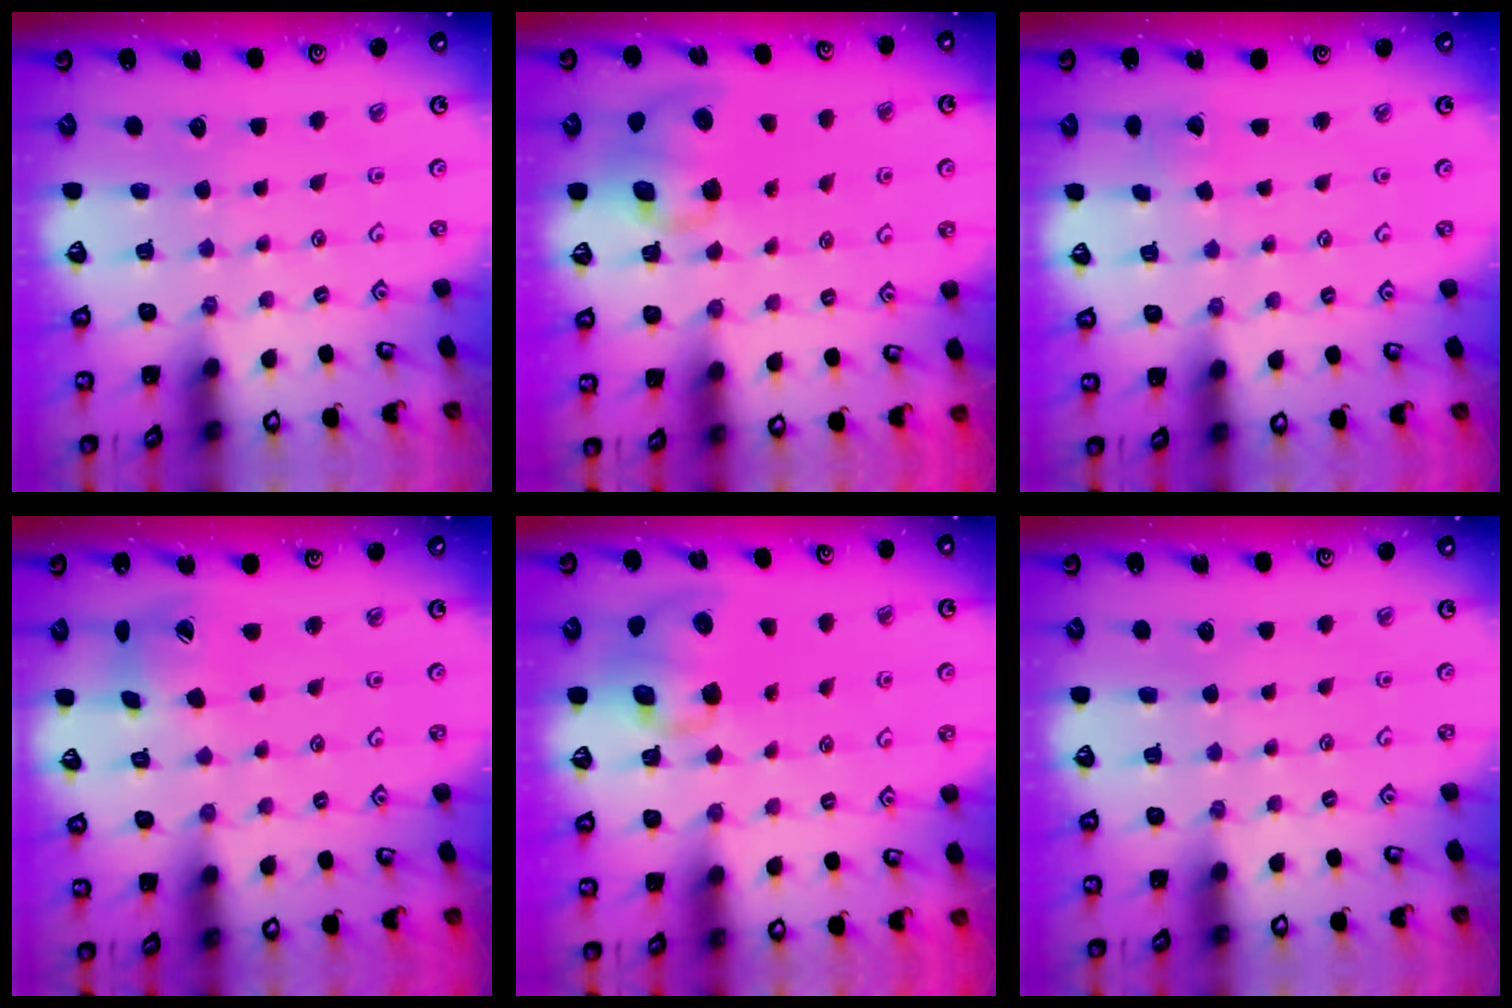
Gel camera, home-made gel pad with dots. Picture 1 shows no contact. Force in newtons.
{"total": 10.0, "press": 9.8, "slide": 1.6}
{"total": 2.4, "press": 2.4, "slide": 0.2}
{"total": 9.0, "press": 8.9, "slide": 1.1}
{"total": 10.0, "press": 9.8, "slide": 1.6}
{"total": 0.0}